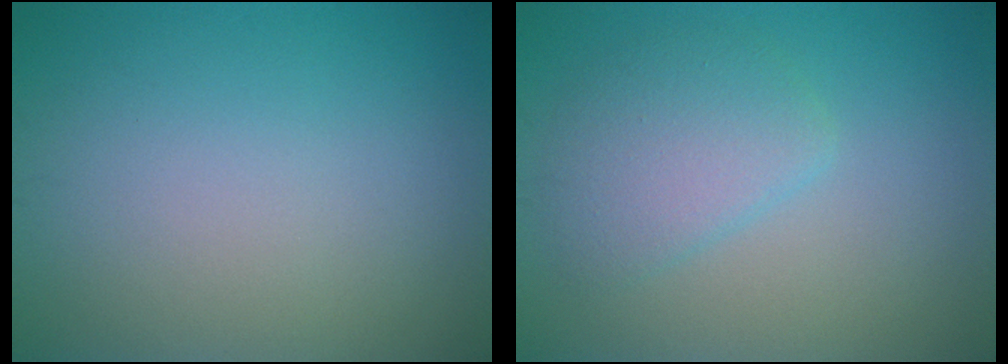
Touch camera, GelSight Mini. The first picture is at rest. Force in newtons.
{"total": 3.0, "press": 3.0, "slide": 0.3}